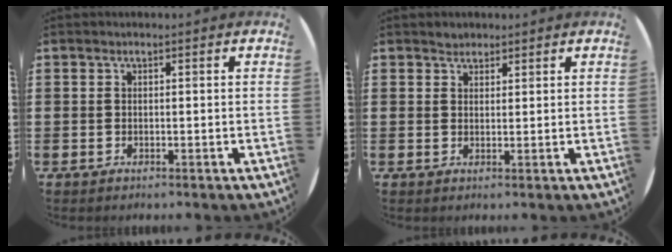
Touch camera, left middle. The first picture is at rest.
{"total": 1.4, "force": [1.3, 0.5, -0.1], "torque": [-0.001, 0.001, 0.026]}